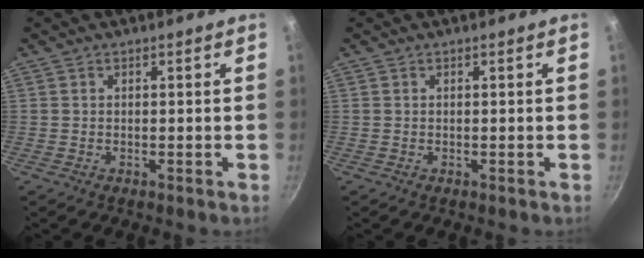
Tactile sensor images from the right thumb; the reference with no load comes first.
{"total": 0.0}